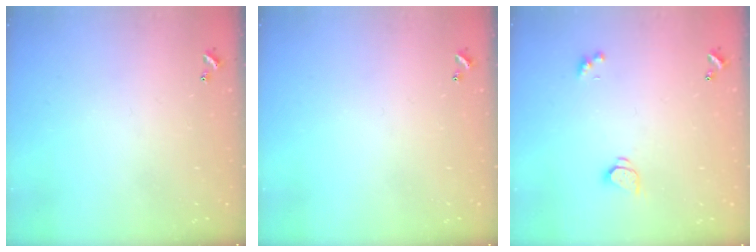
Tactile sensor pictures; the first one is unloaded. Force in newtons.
{"total": 0.0}
{"total": 1.6, "press": 1.6, "slide": 0.3}